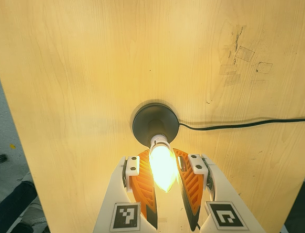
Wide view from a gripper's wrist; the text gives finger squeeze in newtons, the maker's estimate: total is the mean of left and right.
{"total": 12.8, "left": 12.3, "right": 13.4}